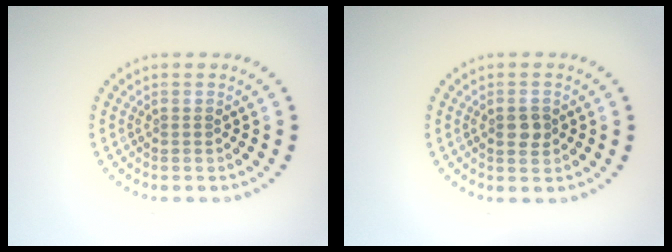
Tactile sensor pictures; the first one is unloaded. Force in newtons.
{"total": 1.7, "press": 1.7, "slide": 0.1}